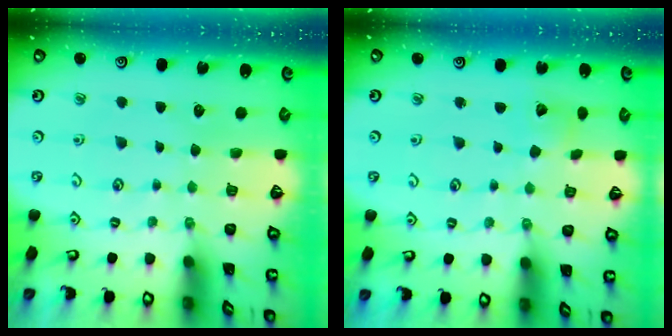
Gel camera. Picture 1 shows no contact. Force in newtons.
{"total": 3.0, "press": 3.0, "slide": 0.2}